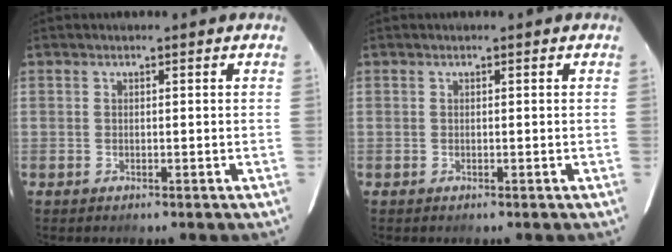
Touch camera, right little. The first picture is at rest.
{"total": 0.0}